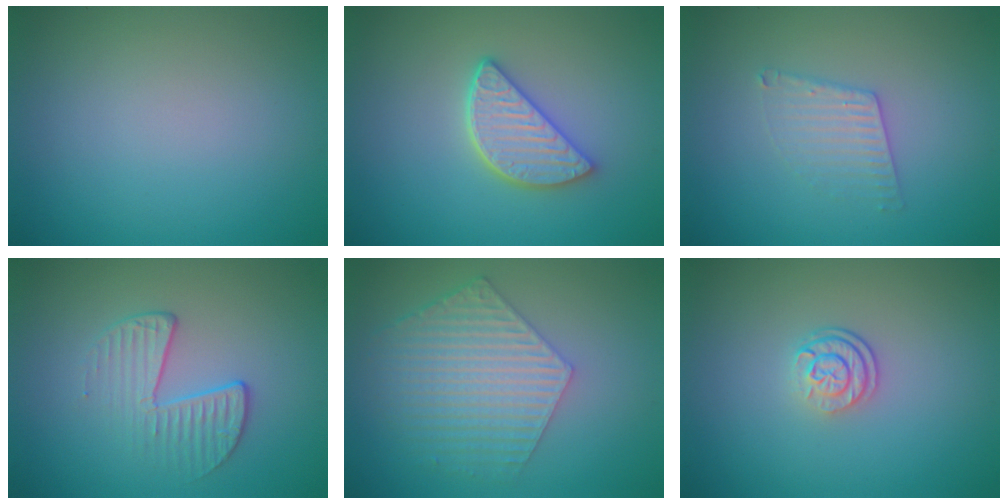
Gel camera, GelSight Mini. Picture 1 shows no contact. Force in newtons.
{"total": 4.2, "press": 3.4, "slide": 2.4}
{"total": 2.1, "press": 2.1, "slide": 0.3}
{"total": 2.4, "press": 1.7, "slide": 1.8}
{"total": 6.0, "press": 4.5, "slide": 4.0}
{"total": 2.6, "press": 1.9, "slide": 1.8}